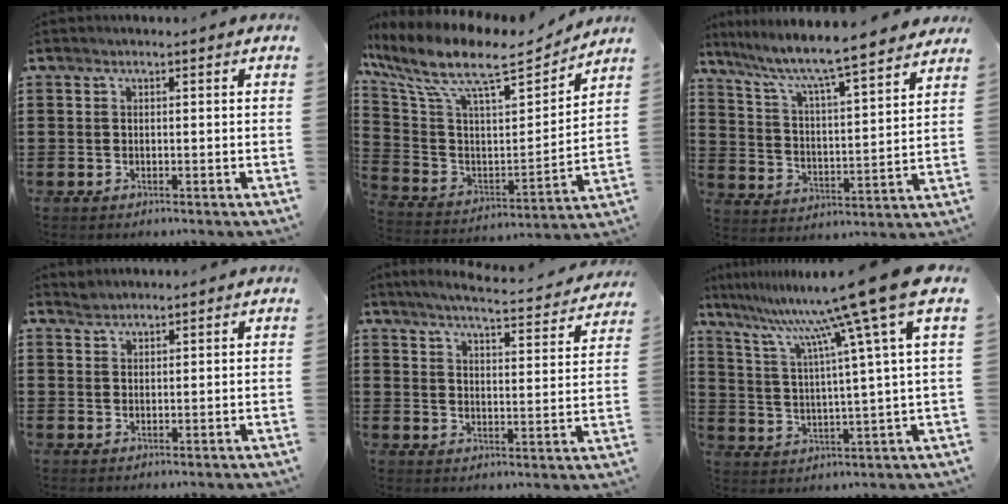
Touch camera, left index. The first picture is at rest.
{"total": 11.7, "force": [8.7, 2.8, 7.3], "torque": [-0.166, -0.055, 0.144]}
{"total": 6.6, "force": [5.8, 0.0, 3.2], "torque": [-0.087, -0.046, 0.091]}
{"total": 1.4, "force": [1.4, 0.2, 0.0], "torque": [-0.003, 0.000, 0.027]}
{"total": 4.7, "force": [4.4, -0.4, 1.7], "torque": [-0.053, -0.035, 0.070]}
{"total": 14.2, "force": [9.8, -1.7, 10.1], "torque": [-0.221, -0.061, 0.148]}